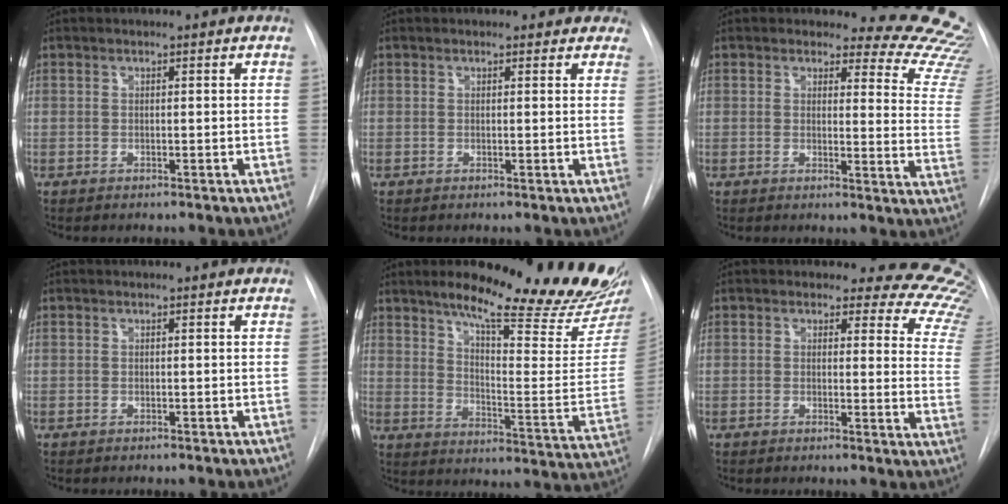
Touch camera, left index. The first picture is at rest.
{"total": 3.8, "force": [3.3, 1.9, 0.3], "torque": [0.018, -0.003, 0.017]}
{"total": 15.2, "force": [14.6, 3.3, 2.5], "torque": [0.010, -0.132, 0.117]}
{"total": 0.0}
{"total": 23.3, "force": [20.1, 0.9, 11.8], "torque": [-0.167, -0.102, 0.260]}
{"total": 13.7, "force": [12.8, 4.4, 2.1], "torque": [0.026, -0.102, 0.086]}